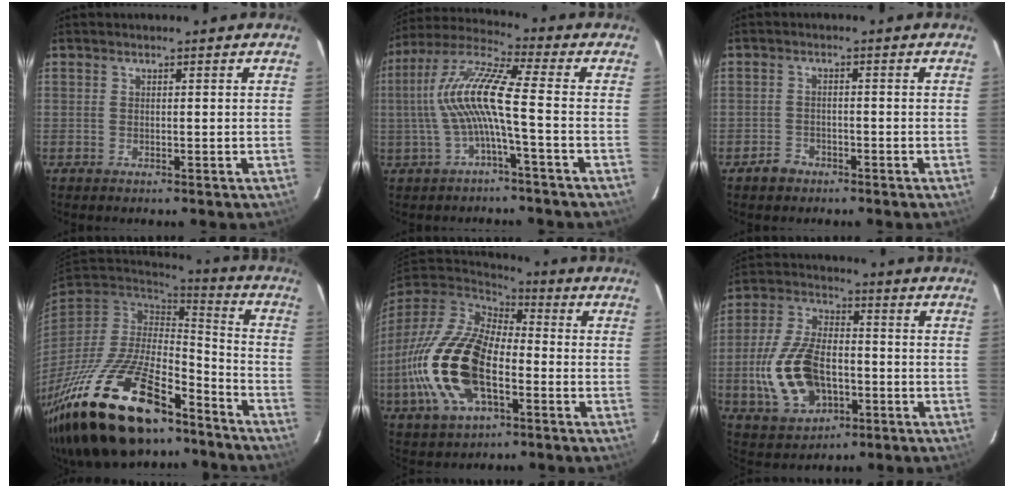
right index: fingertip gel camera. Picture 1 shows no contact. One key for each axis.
{"total": 11.3, "fx": -1.5, "fy": 0.4, "fz": 11.2, "tx": -0.229, "ty": 0.013, "tz": -0.027}
{"total": 2.9, "fx": -2.0, "fy": 2.0, "fz": 0.5, "tx": -0.013, "ty": 0.007, "tz": -0.032}
{"total": 32.3, "fx": -21.2, "fy": 13.4, "fz": 20.4, "tx": -0.415, "ty": -0.044, "tz": -0.338}
{"total": 22.6, "fx": -5.6, "fy": 11.9, "fz": 18.4, "tx": -0.407, "ty": -0.024, "tz": -0.103}
{"total": 16.0, "fx": -3.7, "fy": 9.5, "fz": 12.3, "tx": -0.270, "ty": 0.004, "tz": -0.055}